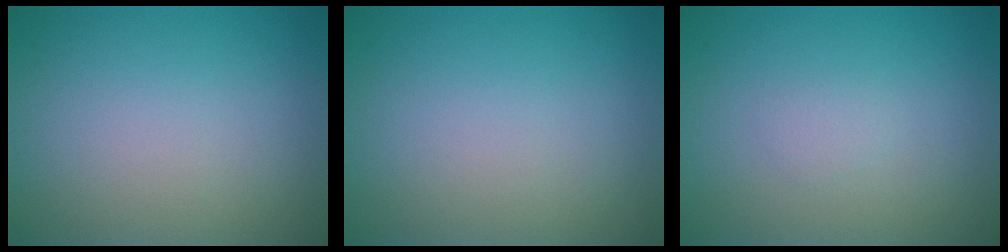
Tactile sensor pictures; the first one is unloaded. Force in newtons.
{"total": 0.0}
{"total": 0.7, "press": 0.7, "slide": 0.1}